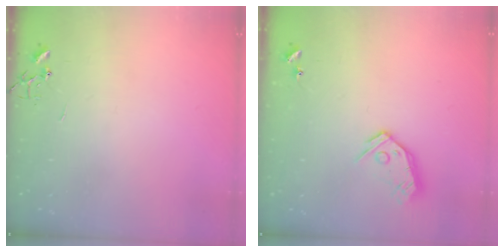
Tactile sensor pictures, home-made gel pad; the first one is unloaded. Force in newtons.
{"total": 9.9, "press": 9.9, "slide": 0.8}